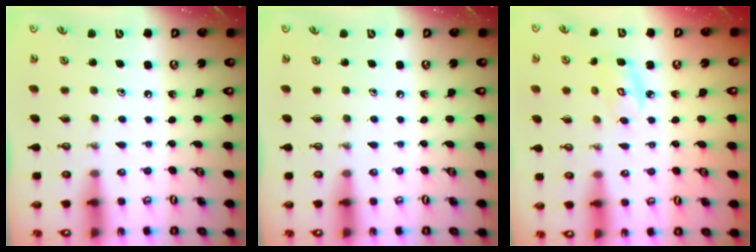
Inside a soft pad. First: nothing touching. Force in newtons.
{"total": 0.0}
{"total": 4.3, "press": 4.3, "slide": 0.2}